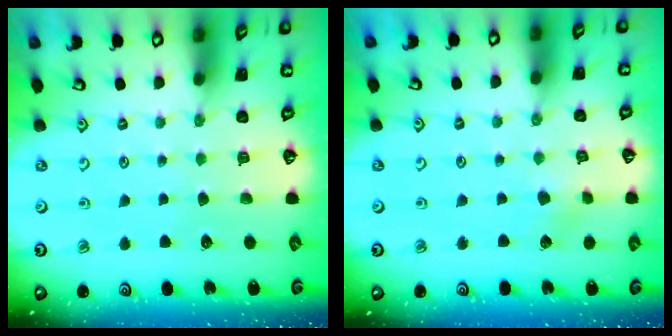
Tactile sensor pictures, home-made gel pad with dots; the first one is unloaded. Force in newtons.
{"total": 2.6, "press": 2.6, "slide": 0.4}